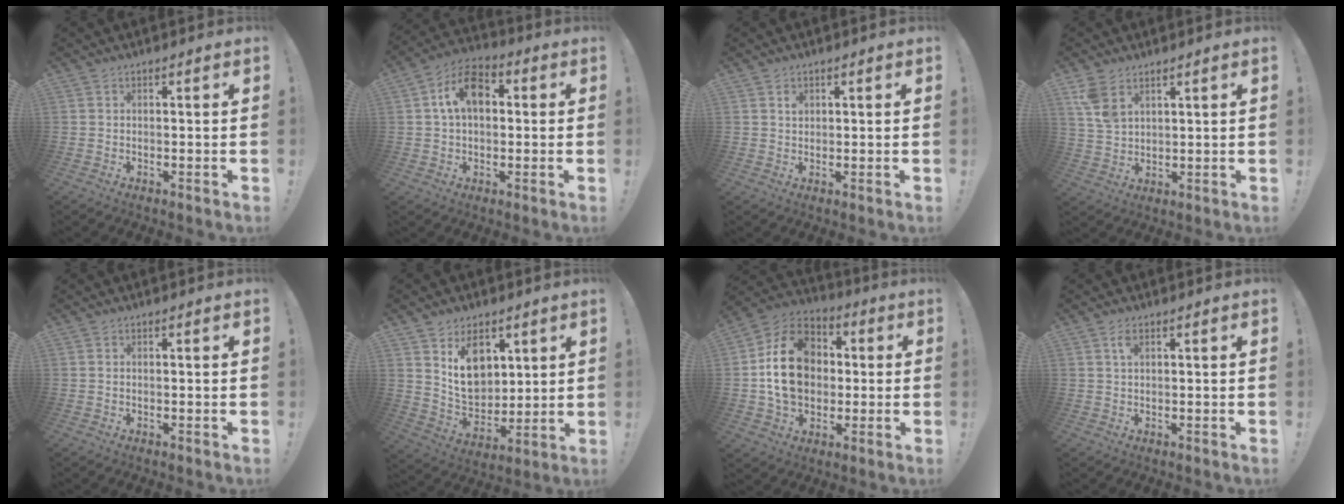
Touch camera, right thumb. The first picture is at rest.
{"total": 11.5, "force": [2.8, 7.6, 8.2], "torque": [-0.137, 0.016, 0.056]}
{"total": 1.3, "force": [0.7, 1.1, 0.4], "torque": [0.002, -0.003, 0.010]}
{"total": 6.8, "force": [4.0, 3.6, 4.1], "torque": [-0.067, -0.017, 0.079]}
{"total": 0.0}
{"total": 13.0, "force": [6.2, 9.4, 6.5], "torque": [-0.091, -0.034, 0.123]}
{"total": 19.8, "force": [1.1, 15.5, 12.2], "torque": [-0.198, 0.017, 0.027]}
{"total": 2.3, "force": [0.9, 1.1, 1.8], "torque": [-0.031, 0.000, 0.014]}